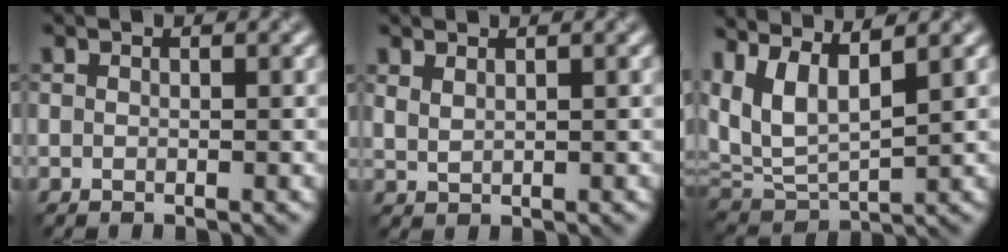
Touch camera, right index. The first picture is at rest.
{"total": 1.2, "force": [1.0, 0.3, 0.4], "torque": [-0.018, 0.001, 0.025]}
{"total": 6.1, "force": [3.0, 2.6, 4.6], "torque": [-0.112, 0.006, 0.059]}